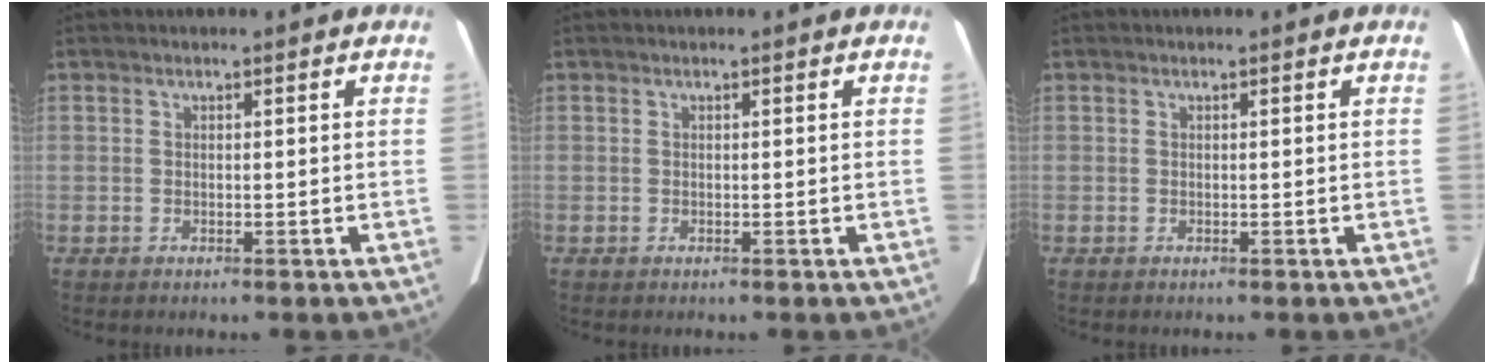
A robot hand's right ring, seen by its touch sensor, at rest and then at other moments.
{"total": 0.0}
{"total": 0.0}